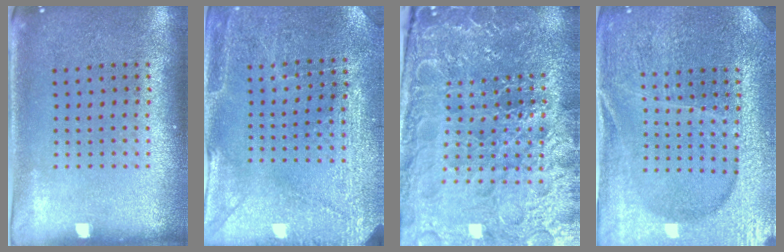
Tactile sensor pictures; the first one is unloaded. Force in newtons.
{"total": 2.9, "press": 2.8, "slide": 0.5}
{"total": 5.5, "press": 5.1, "slide": 2.0}
{"total": 4.4, "press": 4.2, "slide": 1.4}